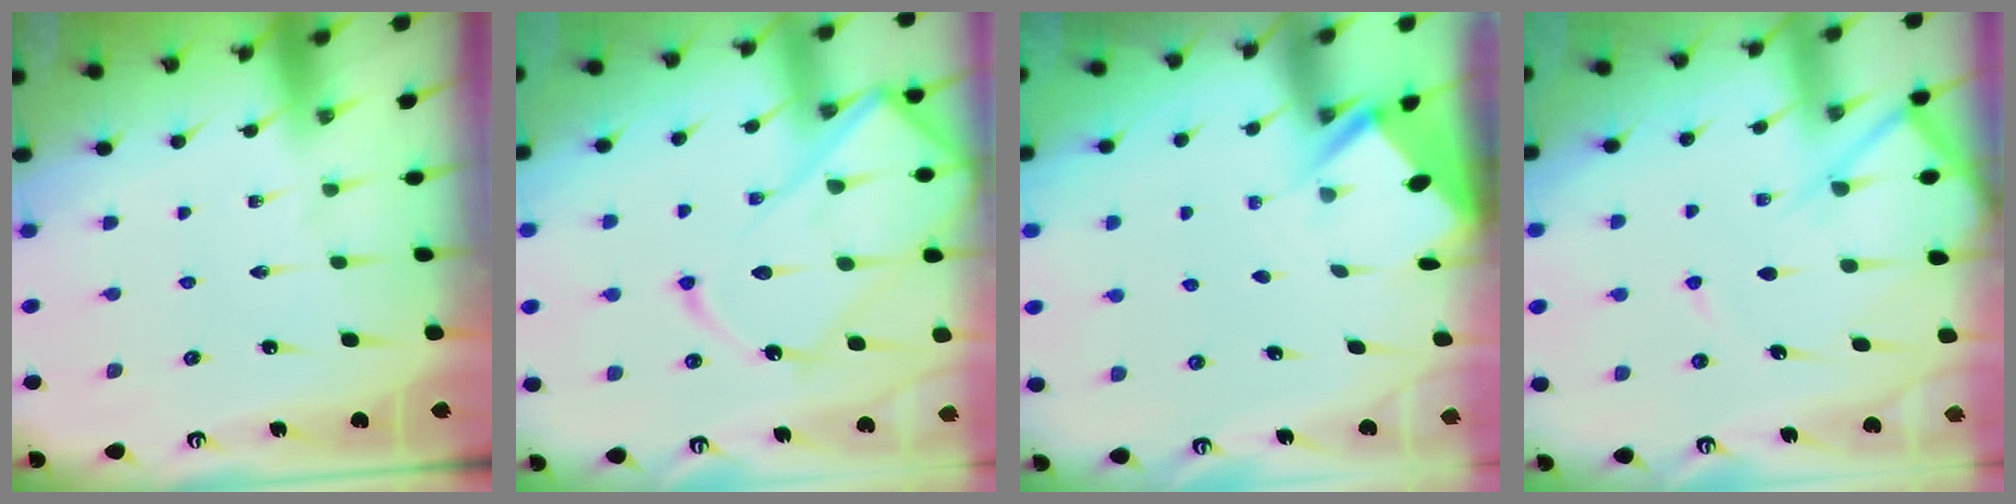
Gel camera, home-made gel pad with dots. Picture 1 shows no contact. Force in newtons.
{"total": 18.8, "press": 18.7, "slide": 1.7}
{"total": 3.0, "press": 3.0, "slide": 0.4}
{"total": 8.4, "press": 8.4, "slide": 1.1}